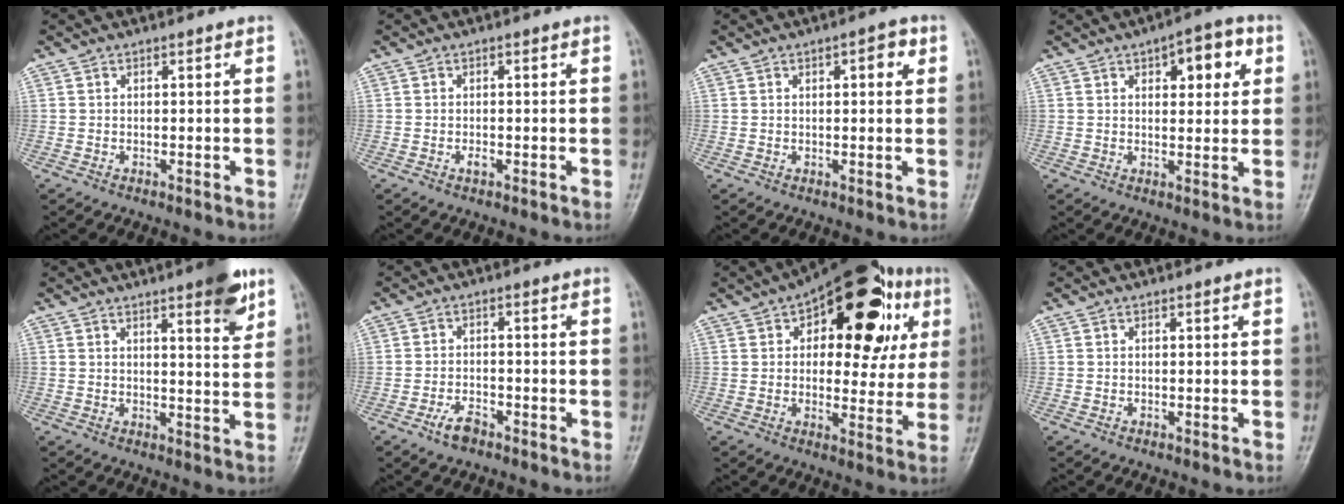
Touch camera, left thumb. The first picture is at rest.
{"total": 0.9, "force": [-0.5, 0.5, 0.5], "torque": [-0.009, 0.000, -0.011]}
{"total": 3.4, "force": [1.3, 1.5, 2.8], "torque": [-0.027, 0.002, 0.012]}
{"total": 8.2, "force": [3.2, 3.9, 6.4], "torque": [-0.051, -0.003, 0.036]}
{"total": 7.5, "force": [4.4, 1.7, 5.8], "torque": [-0.067, -0.022, 0.054]}
{"total": 3.5, "force": [-2.4, 1.7, 1.8], "torque": [-0.035, 0.015, -0.045]}
{"total": 22.4, "force": [7.7, 11.8, 17.4], "torque": [-0.179, 0.014, 0.098]}
{"total": 0.0}